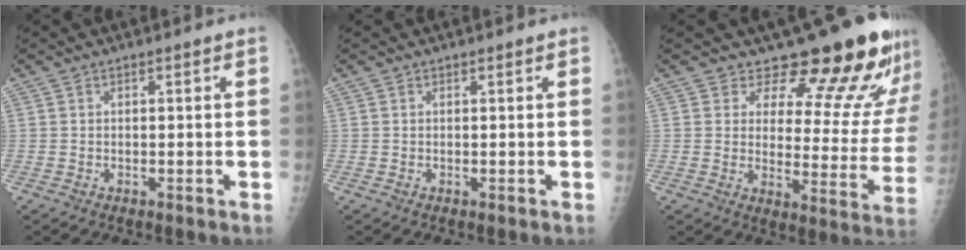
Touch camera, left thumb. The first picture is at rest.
{"total": 0.0}
{"total": 17.3, "force": [14.7, 5.9, 6.9], "torque": [-0.040, -0.122, 0.175]}